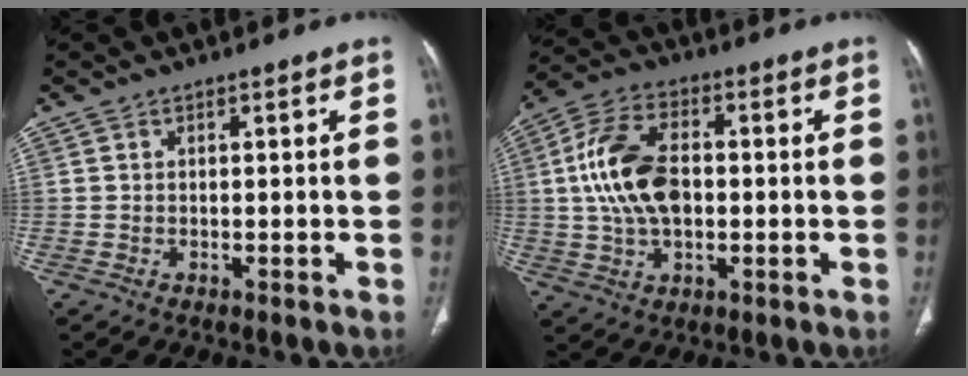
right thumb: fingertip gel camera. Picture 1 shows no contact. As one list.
[{"total": 13.7, "force": [0.5, 8.2, 11.0], "torque": [-0.210, 0.018, 0.007]}]